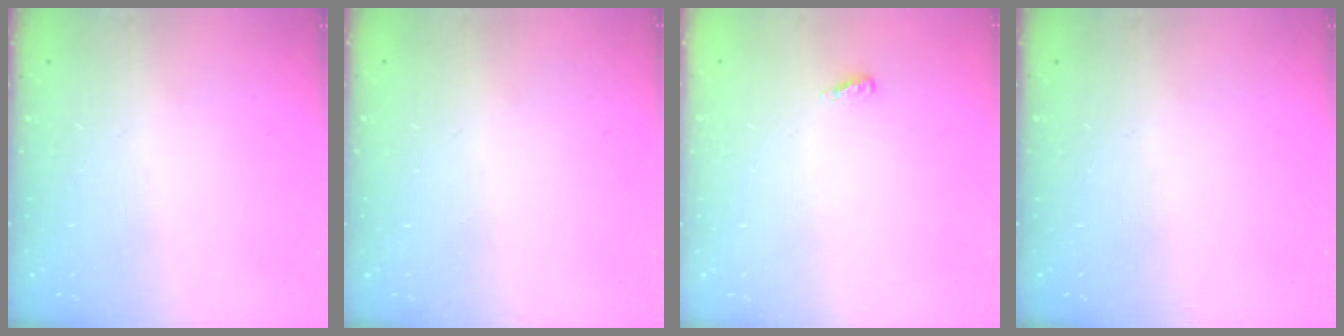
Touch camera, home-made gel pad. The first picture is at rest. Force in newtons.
{"total": 0.9, "press": 0.9, "slide": 0.0}
{"total": 3.7, "press": 3.6, "slide": 1.0}
{"total": 0.0}